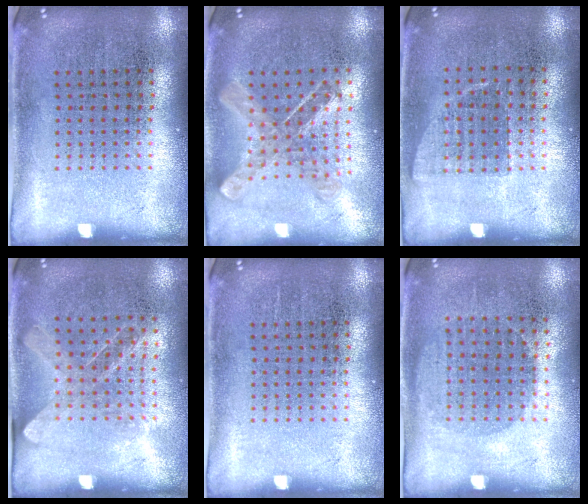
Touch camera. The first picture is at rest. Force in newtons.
{"total": 0.9, "press": 0.9, "slide": 0.1}
{"total": 0.7, "press": 0.7, "slide": 0.3}
{"total": 1.3, "press": 1.0, "slide": 0.8}
{"total": 0.0}
{"total": 1.0, "press": 0.9, "slide": 0.5}